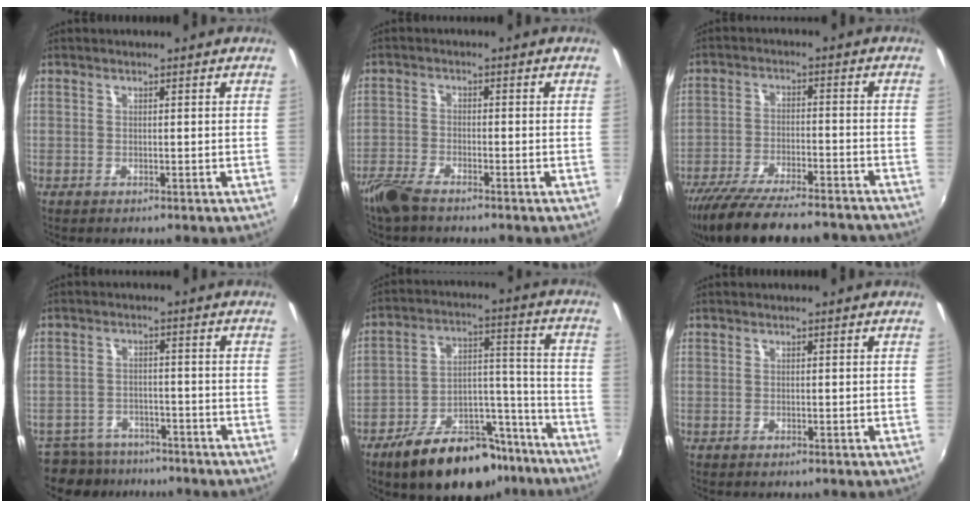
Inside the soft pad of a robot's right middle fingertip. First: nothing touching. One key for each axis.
{"total": 5.5, "fx": -4.5, "fy": 1.4, "fz": 2.7, "tx": -0.078, "ty": -0.012, "tz": -0.093}
{"total": 21.5, "fx": -18.5, "fy": 4.7, "fz": 9.7, "tx": -0.188, "ty": -0.037, "tz": -0.275}
{"total": 10.3, "fx": -8.8, "fy": 4.8, "fz": 2.5, "tx": -0.075, "ty": -0.003, "tz": -0.135}
{"total": 19.5, "fx": -13.9, "fy": 9.6, "fz": 9.7, "tx": -0.164, "ty": 0.038, "tz": -0.192}
{"total": 0.0}